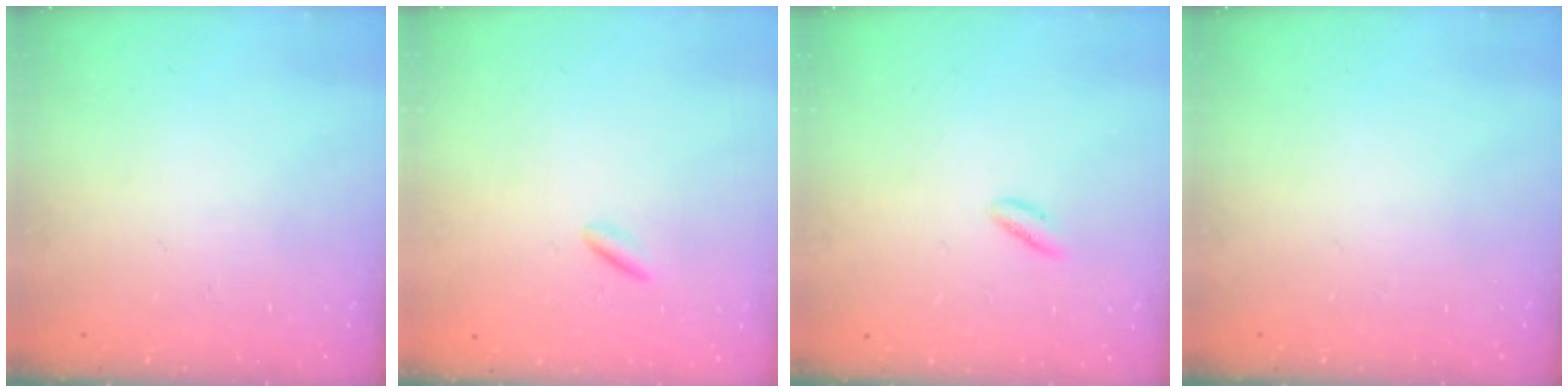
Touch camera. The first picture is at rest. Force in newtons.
{"total": 1.2, "press": 1.0, "slide": 0.6}
{"total": 3.3, "press": 3.0, "slide": 1.2}
{"total": 0.0}